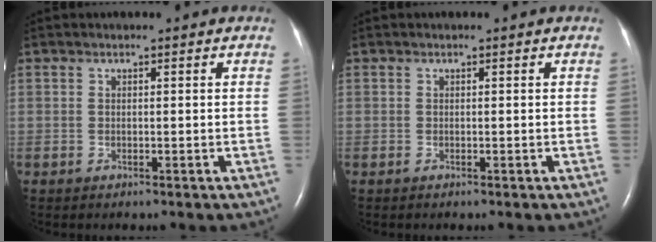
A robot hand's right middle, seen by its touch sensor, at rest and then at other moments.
{"total": 0.0}